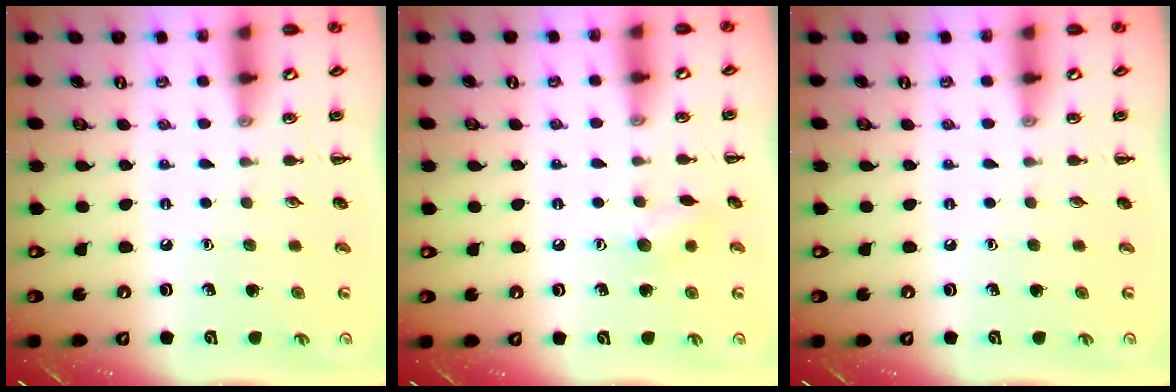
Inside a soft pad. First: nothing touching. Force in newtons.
{"total": 6.2, "press": 6.1, "slide": 0.9}
{"total": 0.0}